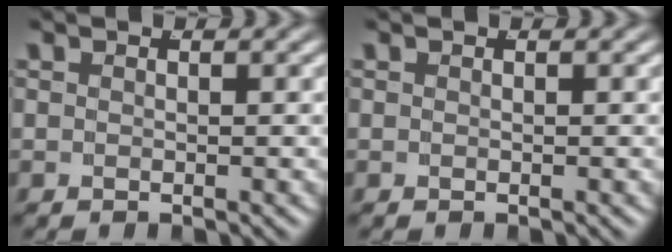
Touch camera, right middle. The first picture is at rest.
{"total": 0.0}